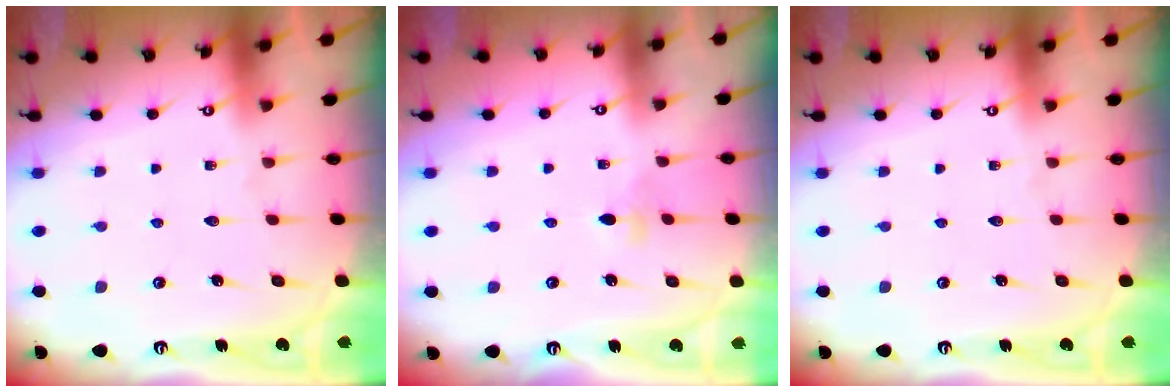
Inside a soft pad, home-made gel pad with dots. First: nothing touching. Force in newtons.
{"total": 3.5, "press": 3.4, "slide": 0.8}
{"total": 0.0}